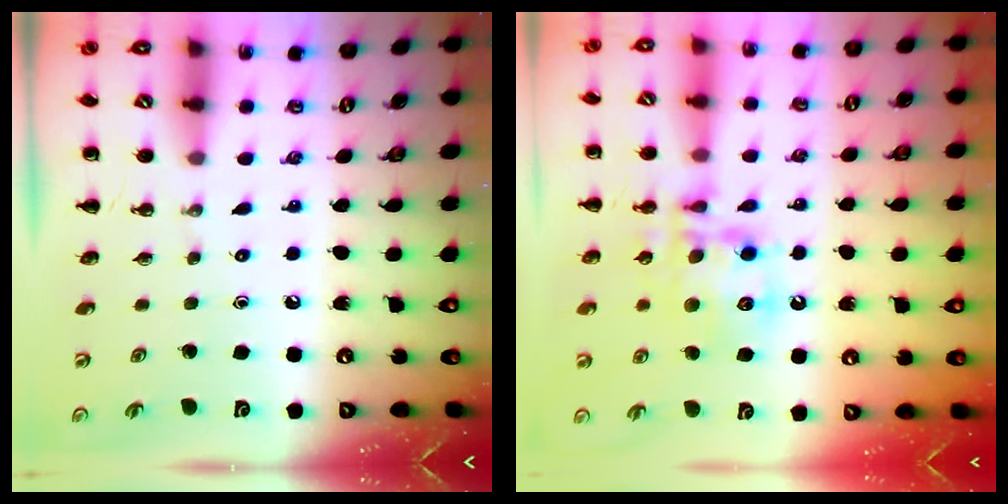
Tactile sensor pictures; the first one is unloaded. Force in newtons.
{"total": 13.2, "press": 12.8, "slide": 3.3}